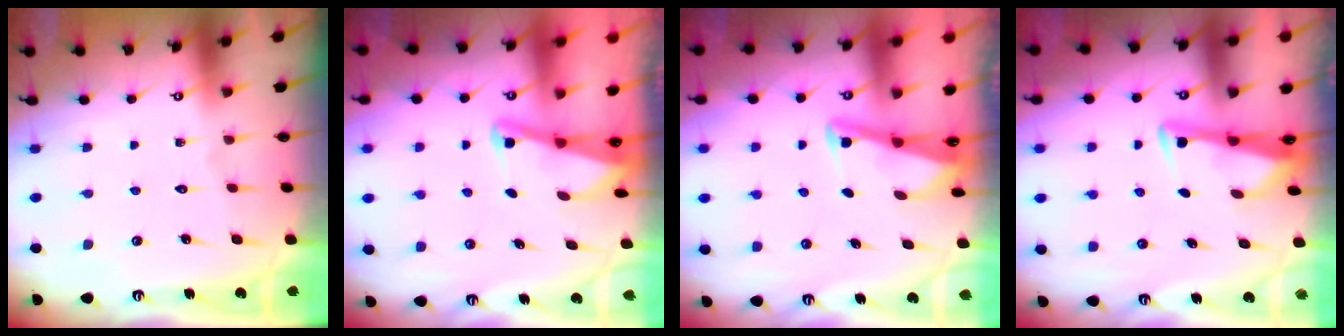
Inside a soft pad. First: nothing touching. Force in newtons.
{"total": 2.0, "press": 2.0, "slide": 0.4}
{"total": 2.8, "press": 2.7, "slide": 0.4}
{"total": 3.5, "press": 3.5, "slide": 0.3}